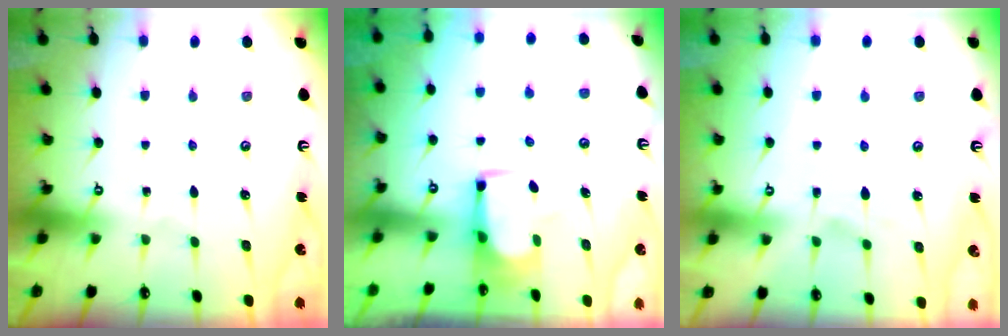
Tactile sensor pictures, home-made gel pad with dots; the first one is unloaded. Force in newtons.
{"total": 5.7, "press": 5.7, "slide": 0.5}
{"total": 2.3, "press": 2.0, "slide": 1.2}